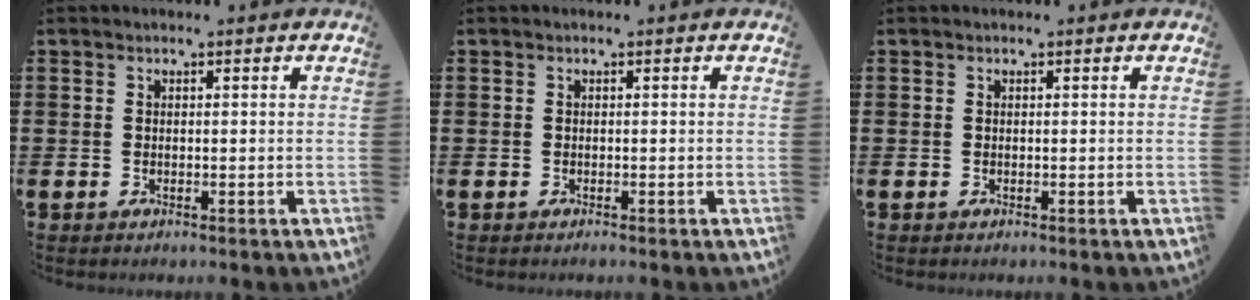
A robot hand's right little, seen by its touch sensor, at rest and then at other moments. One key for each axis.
{"total": 0.0}
{"total": 0.0}